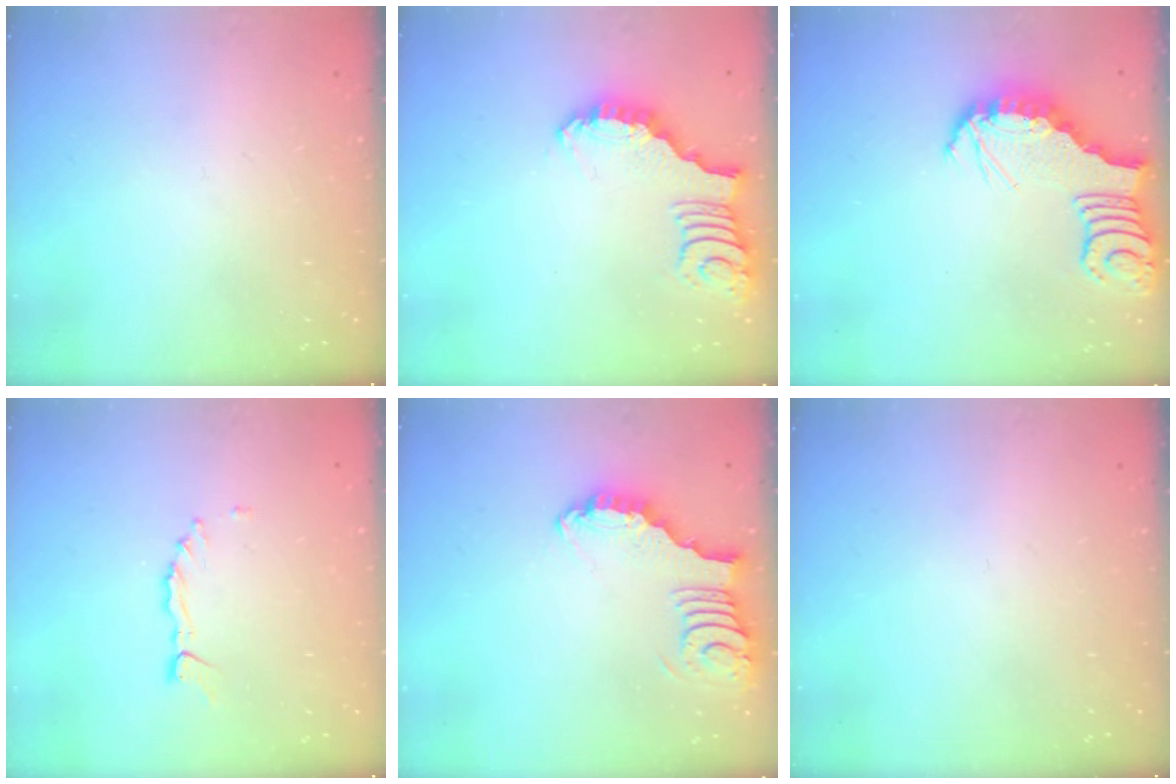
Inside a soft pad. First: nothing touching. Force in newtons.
{"total": 2.9, "press": 2.9, "slide": 0.1}
{"total": 4.0, "press": 4.0, "slide": 0.6}
{"total": 0.8, "press": 0.8, "slide": 0.1}
{"total": 3.0, "press": 2.9, "slide": 0.3}
{"total": 0.0}